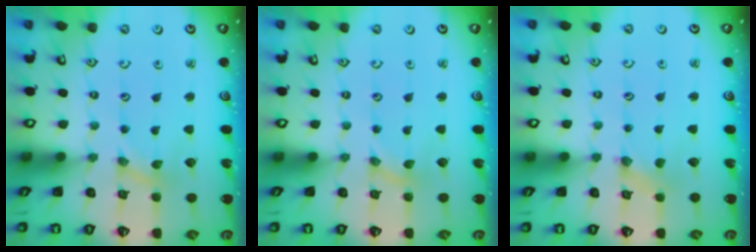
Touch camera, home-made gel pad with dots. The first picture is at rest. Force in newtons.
{"total": 0.0}
{"total": 0.0}